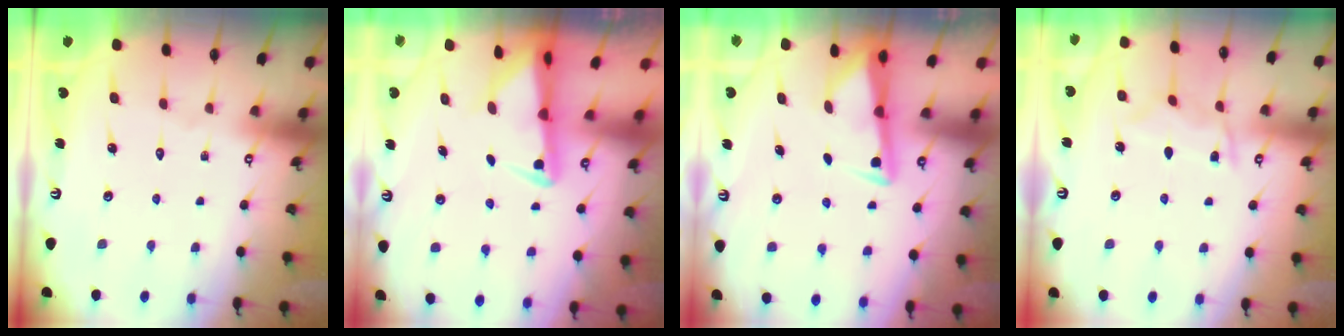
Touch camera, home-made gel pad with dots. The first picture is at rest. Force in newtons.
{"total": 2.5, "press": 2.4, "slide": 0.5}
{"total": 3.1, "press": 3.1, "slide": 0.3}
{"total": 7.5, "press": 7.4, "slide": 0.9}